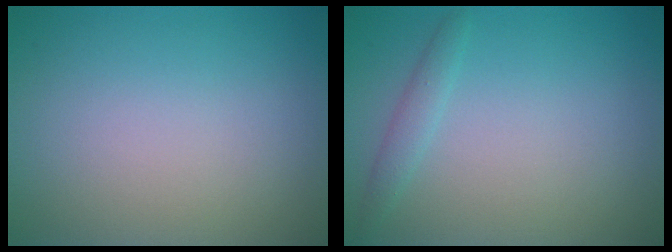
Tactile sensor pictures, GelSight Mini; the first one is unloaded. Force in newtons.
{"total": 1.3, "press": 1.3, "slide": 0.1}